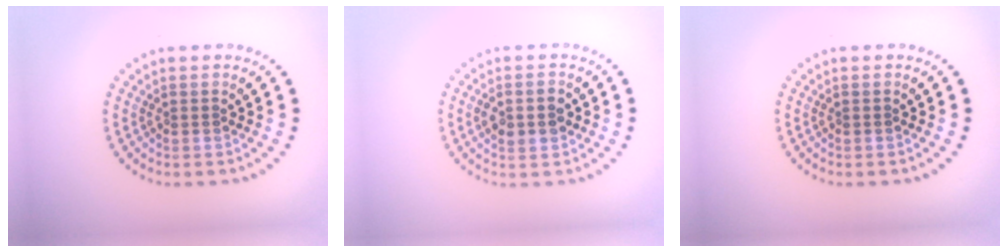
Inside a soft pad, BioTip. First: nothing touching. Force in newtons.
{"total": 2.5, "press": 2.4, "slide": 0.2}
{"total": 0.0}